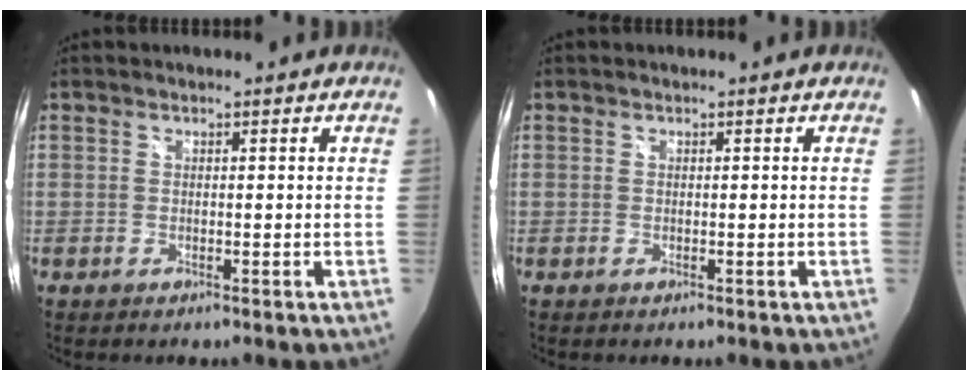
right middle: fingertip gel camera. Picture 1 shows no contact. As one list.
[{"total": 0.0}]